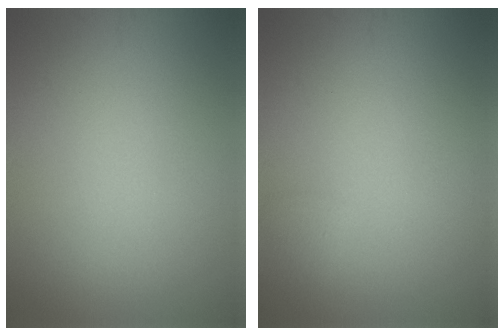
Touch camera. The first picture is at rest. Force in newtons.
{"total": 0.7, "press": 0.7, "slide": 0.1}